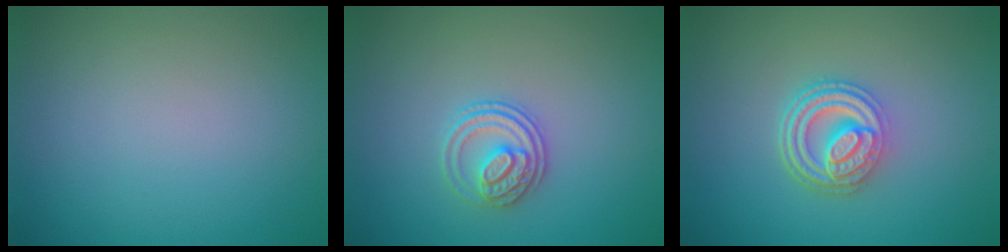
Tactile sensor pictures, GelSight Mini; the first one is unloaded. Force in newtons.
{"total": 2.8, "press": 2.7, "slide": 1.0}
{"total": 4.8, "press": 3.7, "slide": 3.0}